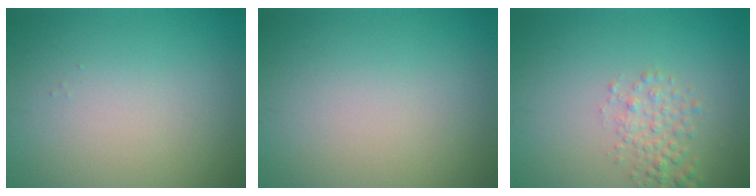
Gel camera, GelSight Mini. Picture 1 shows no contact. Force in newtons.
{"total": 0.0}
{"total": 2.2, "press": 2.2, "slide": 0.1}